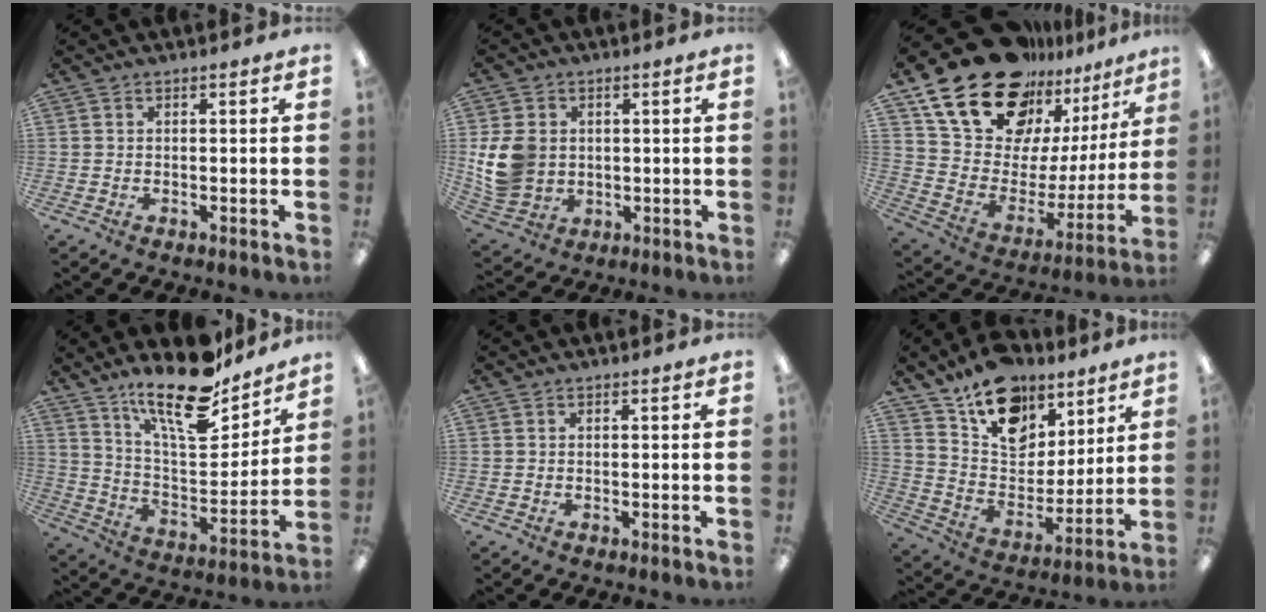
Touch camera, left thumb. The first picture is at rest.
{"total": 10.8, "force": [1.1, 9.0, 5.8], "torque": [-0.136, 0.011, 0.024]}
{"total": 24.3, "force": [18.3, 12.7, 9.8], "torque": [-0.170, -0.122, 0.344]}
{"total": 18.8, "force": [14.7, 5.9, 10.1], "torque": [-0.173, -0.100, 0.251]}
{"total": 0.0}
{"total": 17.4, "force": [11.8, 10.8, 7.0], "torque": [-0.118, -0.070, 0.218]}